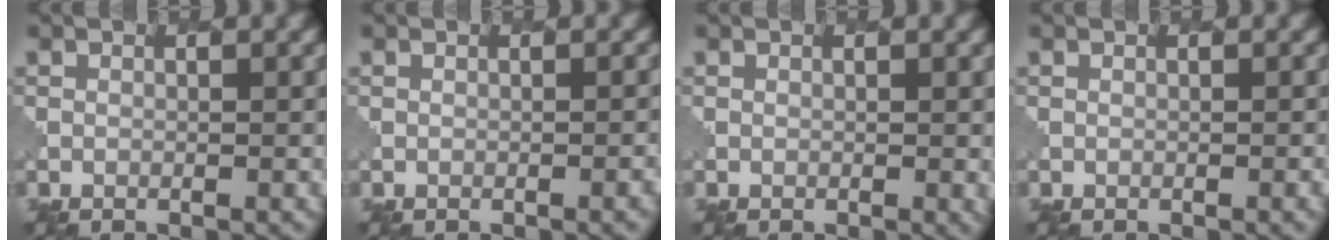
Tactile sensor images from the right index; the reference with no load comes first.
{"total": 1.8, "force": [-1.0, 0.7, 1.4], "torque": [0.003, 0.008, -0.006]}
{"total": 1.1, "force": [-0.1, 0.4, 1.0], "torque": [-0.015, -0.003, 0.000]}
{"total": 0.8, "force": [-0.4, 0.2, 0.7], "torque": [-0.003, 0.001, -0.002]}